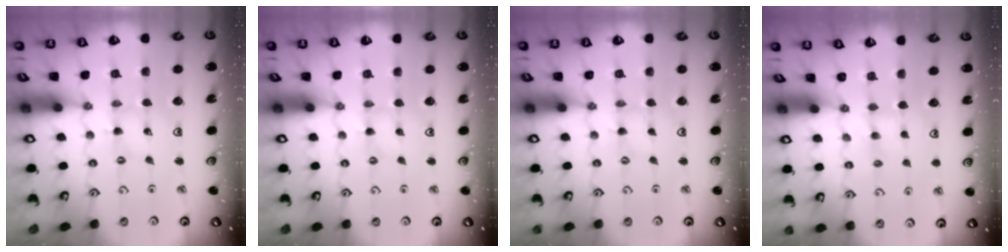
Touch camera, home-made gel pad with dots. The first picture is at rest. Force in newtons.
{"total": 1.2, "press": 1.1, "slide": 0.3}
{"total": 0.6, "press": 0.6, "slide": 0.2}
{"total": 3.0, "press": 3.0, "slide": 0.4}